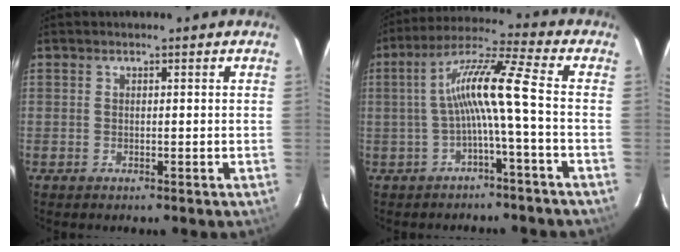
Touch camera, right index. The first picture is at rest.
{"total": 9.3, "force": [-1.9, -0.9, 9.1], "torque": [-0.188, 0.018, -0.031]}